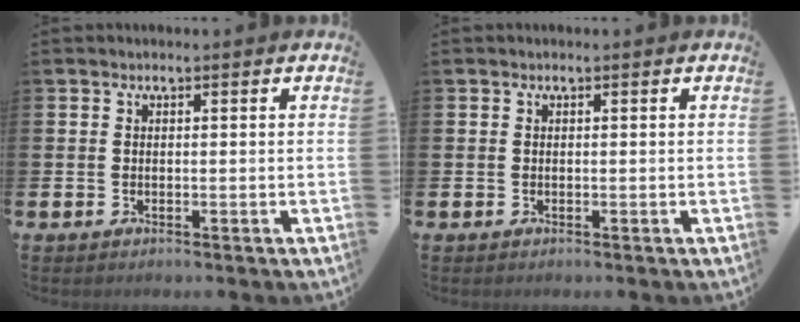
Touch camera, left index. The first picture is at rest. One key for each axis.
{"total": 0.0}